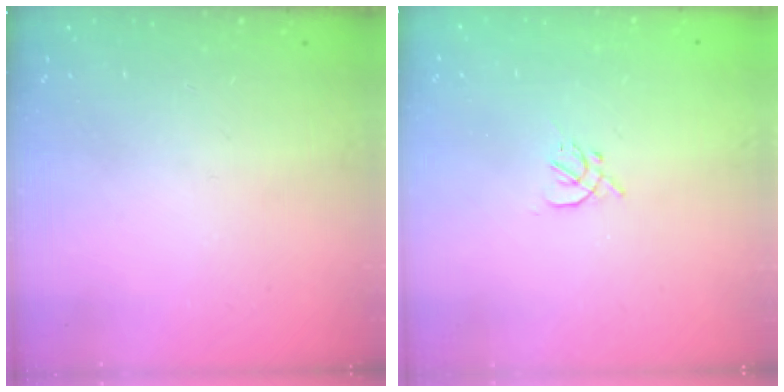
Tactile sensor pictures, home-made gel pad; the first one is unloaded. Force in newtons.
{"total": 1.9, "press": 1.8, "slide": 0.5}